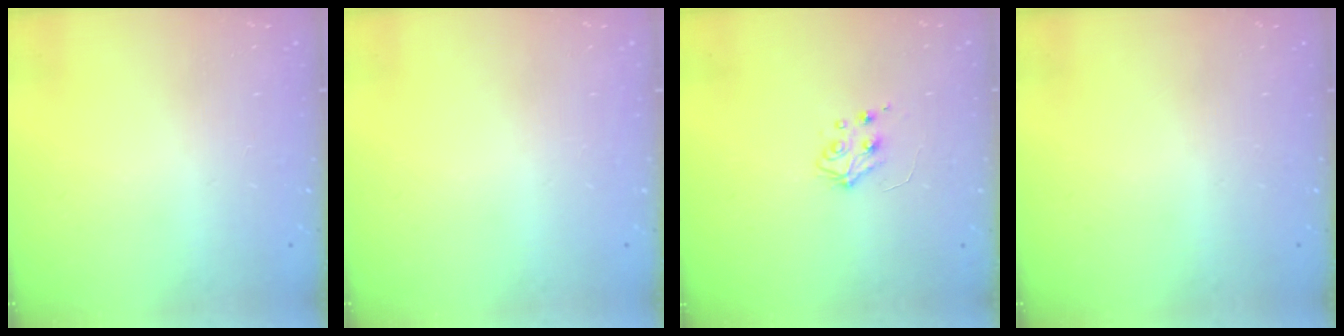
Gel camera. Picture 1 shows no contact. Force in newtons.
{"total": 0.0}
{"total": 5.5, "press": 5.5, "slide": 0.6}
{"total": 0.0}